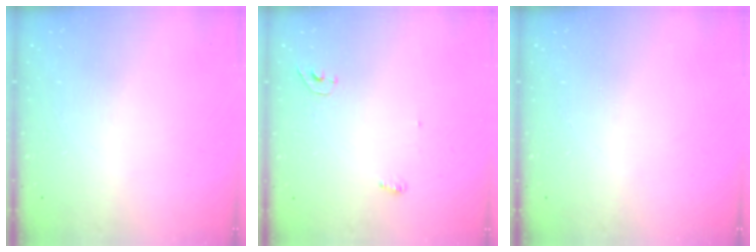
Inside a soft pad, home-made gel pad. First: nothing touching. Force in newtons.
{"total": 6.4, "press": 4.1, "slide": 4.9}
{"total": 0.0}